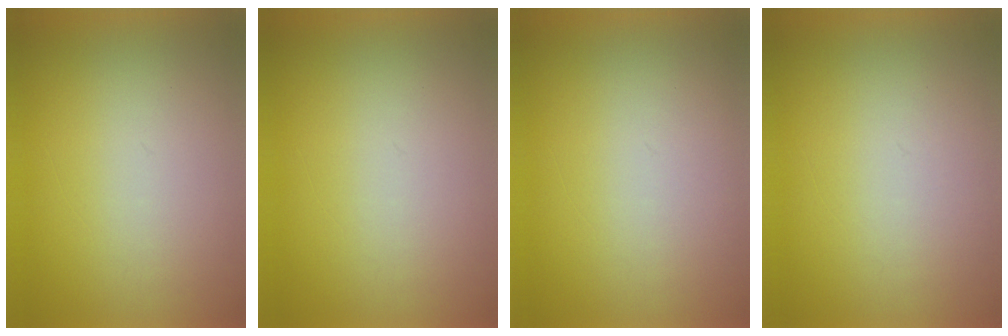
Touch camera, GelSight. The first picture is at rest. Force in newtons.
{"total": 0.0}
{"total": 1.1}
{"total": 1.2}